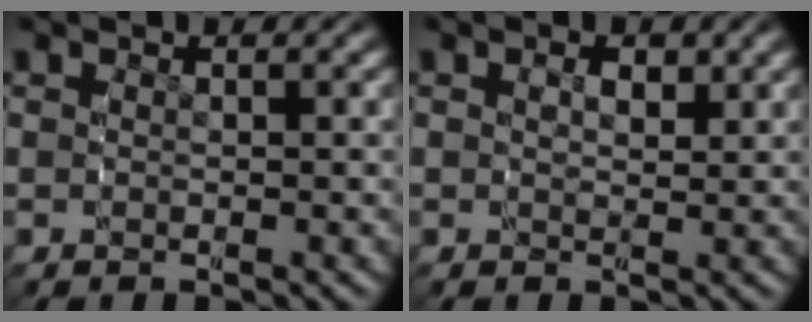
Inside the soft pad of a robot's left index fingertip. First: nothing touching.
{"total": 1.5, "force": [0.2, 0.9, 1.1], "torque": [-0.010, -0.006, 0.004]}